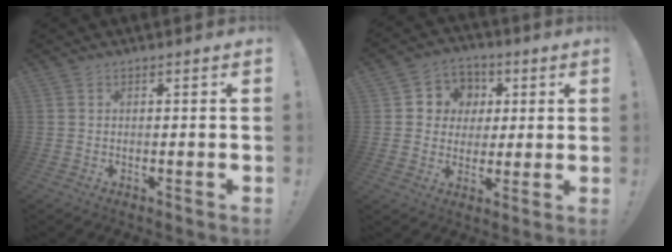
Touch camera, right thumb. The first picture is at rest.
{"total": 8.7, "force": [0.8, 8.4, 2.2], "torque": [-0.029, 0.000, 0.023]}